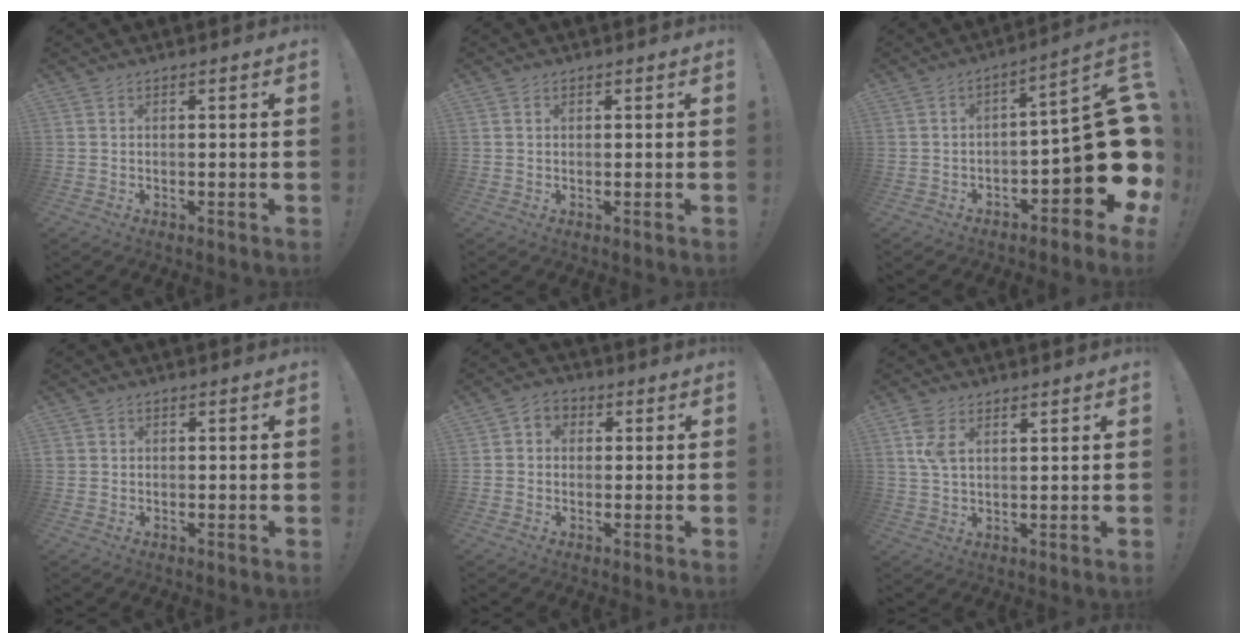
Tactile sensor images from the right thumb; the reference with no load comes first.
{"total": 0.0}
{"total": 17.9, "force": [-3.2, 6.2, 16.5], "torque": [-0.218, 0.004, -0.047]}
{"total": 1.0, "force": [0.2, 1.0, 0.3], "torque": [-0.004, 0.002, 0.003]}
{"total": 3.7, "force": [-0.1, 3.3, 1.6], "torque": [-0.023, 0.008, -0.001]}
{"total": 5.7, "force": [2.8, 3.1, 3.8], "torque": [-0.071, -0.005, 0.054]}